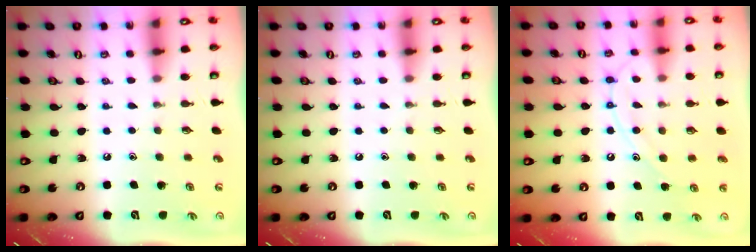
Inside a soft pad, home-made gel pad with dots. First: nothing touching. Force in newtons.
{"total": 0.0}
{"total": 10.7, "press": 10.7, "slide": 0.9}